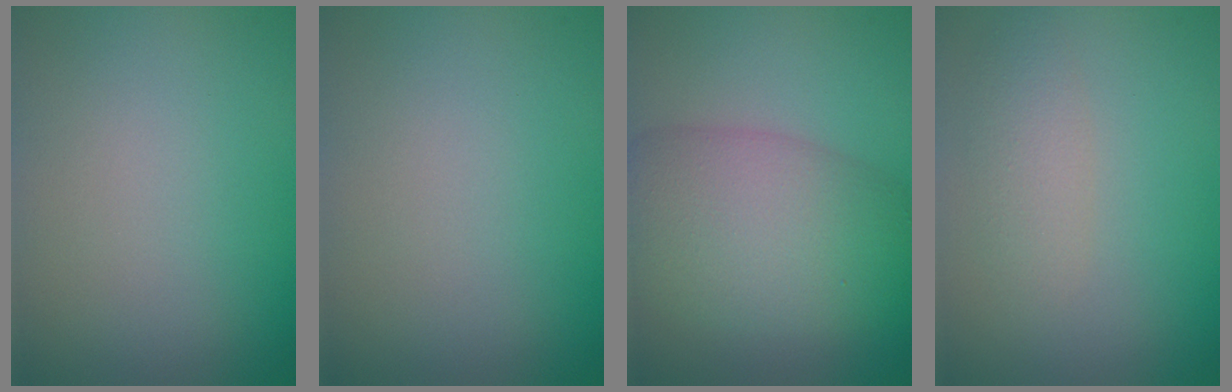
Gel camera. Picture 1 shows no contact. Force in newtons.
{"total": 0.0}
{"total": 7.9, "press": 7.9, "slide": 0.4}
{"total": 1.9, "press": 1.9, "slide": 0.0}